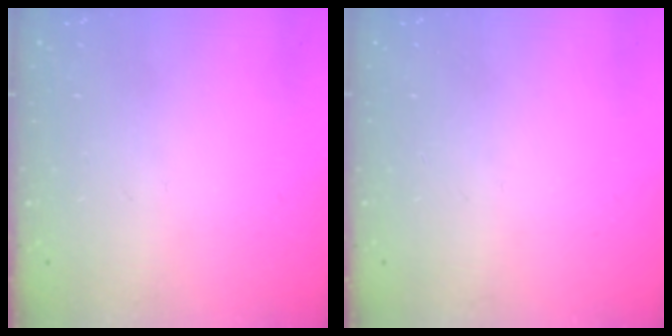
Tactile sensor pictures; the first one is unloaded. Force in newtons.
{"total": 0.0}